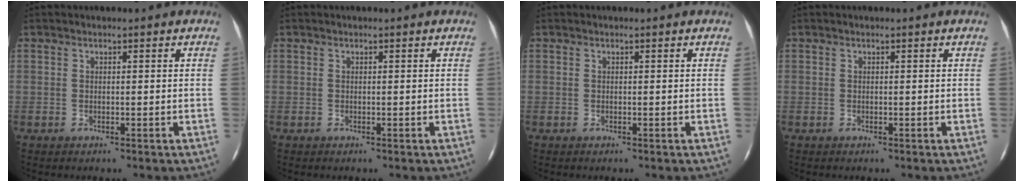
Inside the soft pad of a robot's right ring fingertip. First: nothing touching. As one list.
[{"total": 0.0}, {"total": 0.0}, {"total": 0.0}]